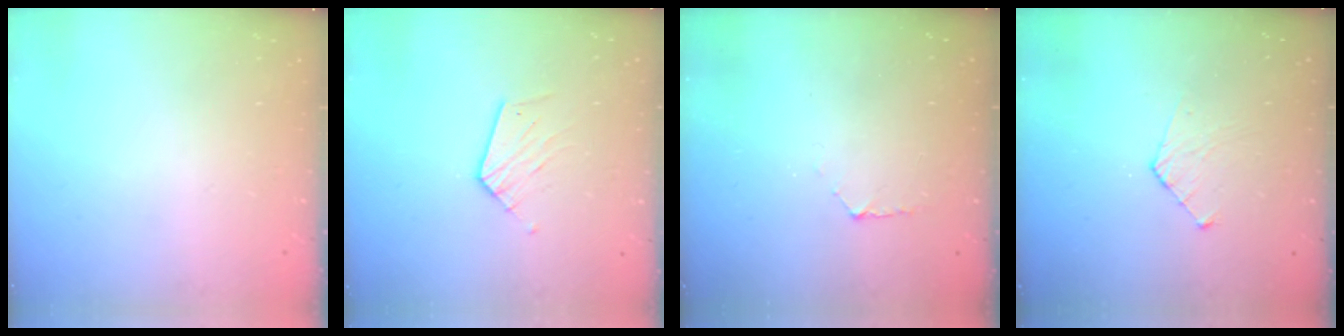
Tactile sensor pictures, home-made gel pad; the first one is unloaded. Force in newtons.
{"total": 8.3, "press": 8.3, "slide": 0.2}
{"total": 5.1, "press": 5.0, "slide": 0.5}
{"total": 6.3, "press": 6.2, "slide": 0.5}